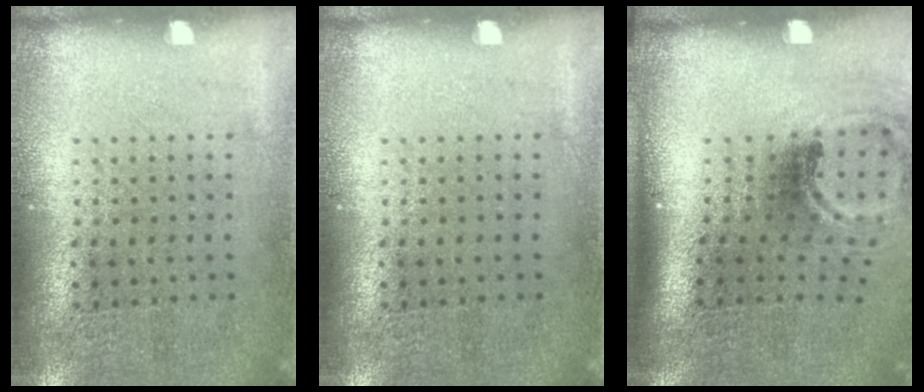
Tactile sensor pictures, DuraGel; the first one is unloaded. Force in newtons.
{"total": 0.0}
{"total": 2.0, "press": 1.3, "slide": 1.5}